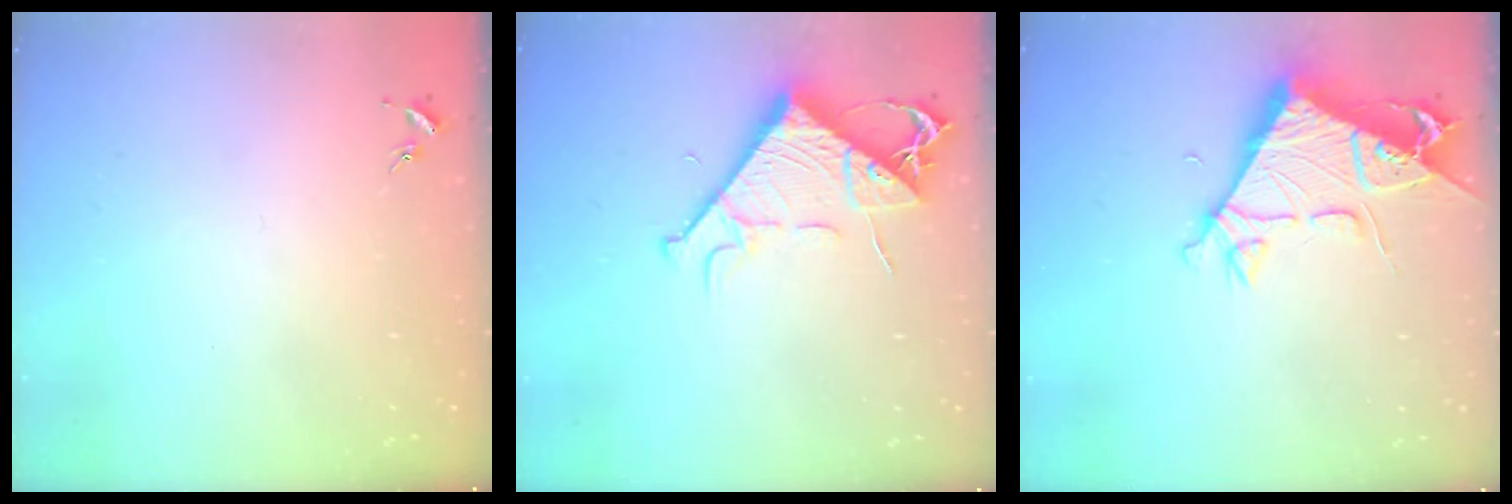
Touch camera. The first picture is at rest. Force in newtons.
{"total": 8.2, "press": 8.1, "slide": 1.1}
{"total": 6.6, "press": 6.6, "slide": 0.7}